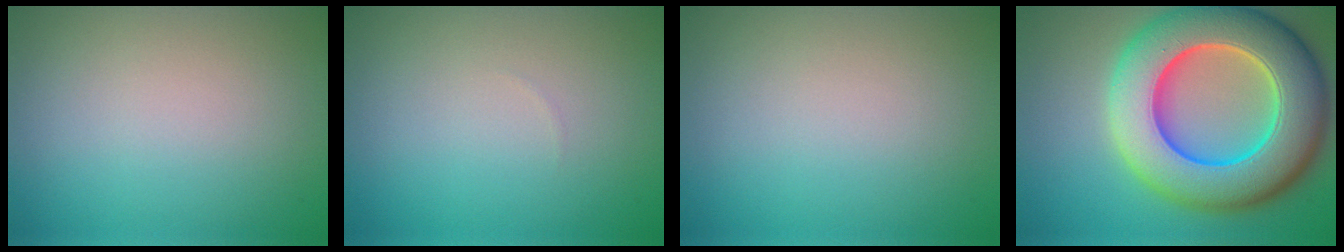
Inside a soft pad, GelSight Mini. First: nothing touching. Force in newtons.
{"total": 0.0}
{"total": 0.0}
{"total": 13.5, "press": 13.5, "slide": 0.6}